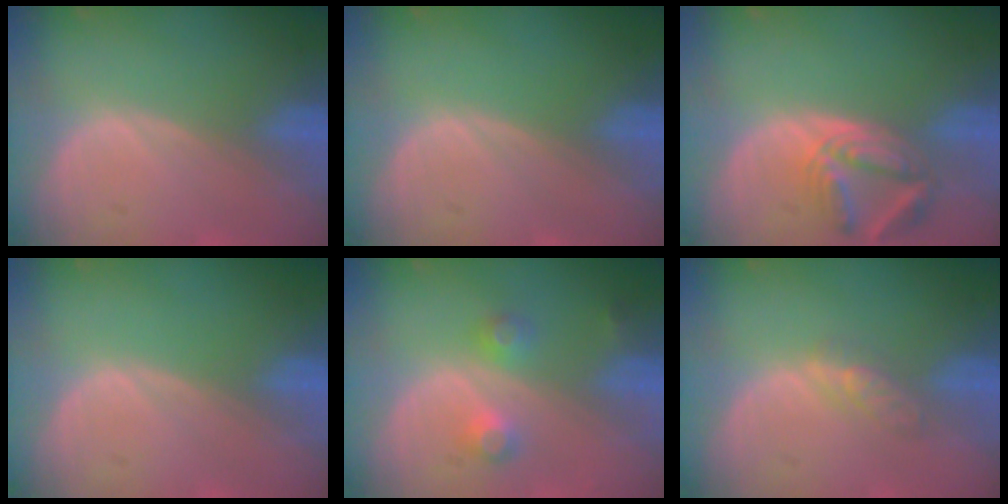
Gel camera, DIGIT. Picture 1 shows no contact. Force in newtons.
{"total": 0.0}
{"total": 6.1, "press": 6.1, "slide": 0.2}
{"total": 0.0}
{"total": 3.6, "press": 3.6, "slide": 0.6}
{"total": 3.5, "press": 3.3, "slide": 1.4}